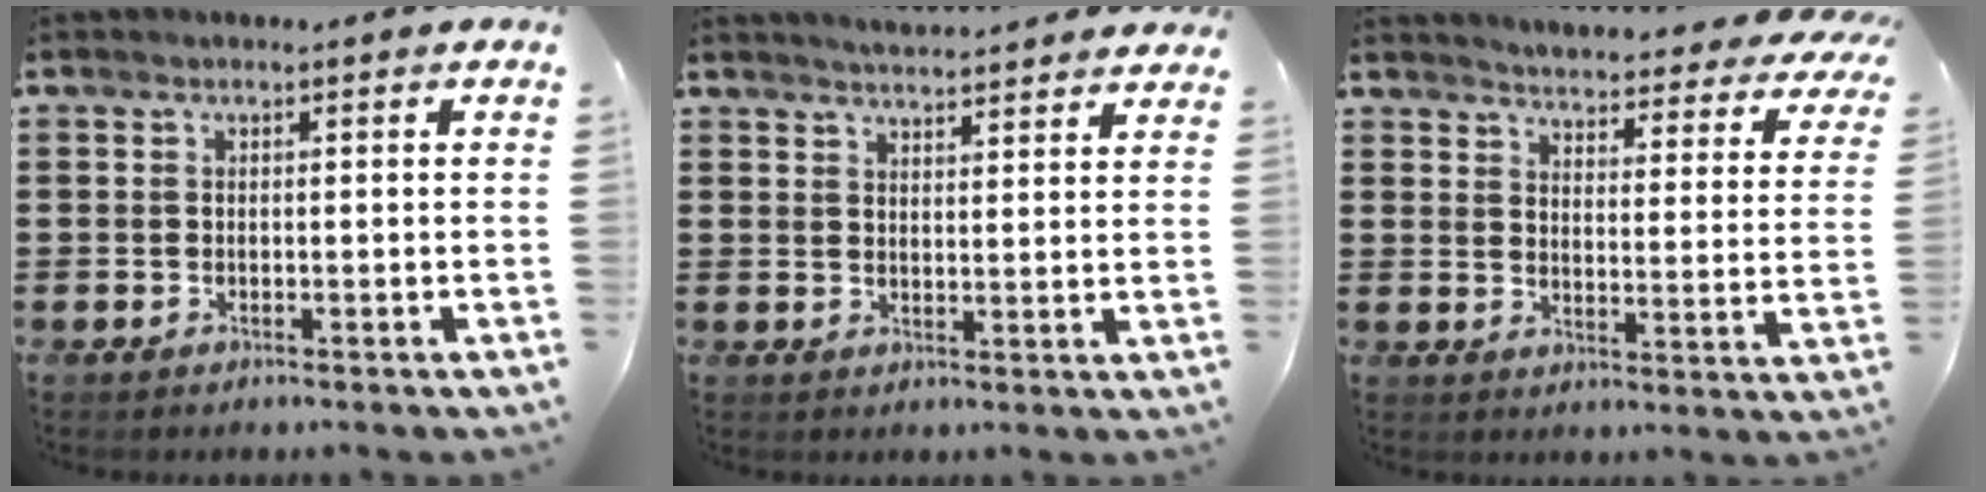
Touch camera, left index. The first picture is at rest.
{"total": 3.5, "force": [3.5, -0.3, 0.3], "torque": [-0.017, -0.015, 0.063]}
{"total": 3.8, "force": [3.7, -0.3, 0.7], "torque": [-0.028, -0.043, 0.057]}